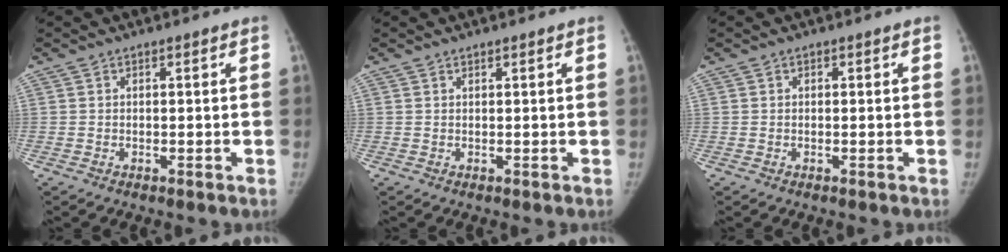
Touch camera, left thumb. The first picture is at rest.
{"total": 0.5, "force": [0.4, -0.1, 0.3], "torque": [-0.010, -0.003, 0.011]}
{"total": 0.0}